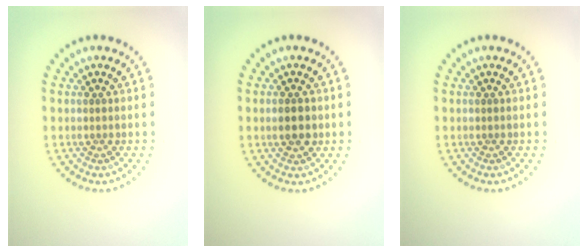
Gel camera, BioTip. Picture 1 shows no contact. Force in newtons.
{"total": 2.4, "press": 2.4, "slide": 0.1}
{"total": 0.0}